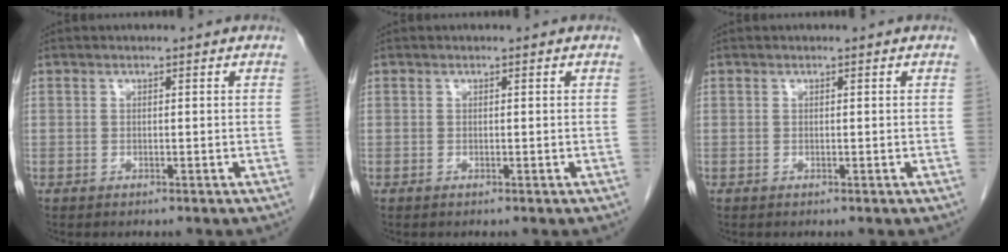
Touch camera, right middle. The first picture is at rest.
{"total": 0.0}
{"total": 0.0}